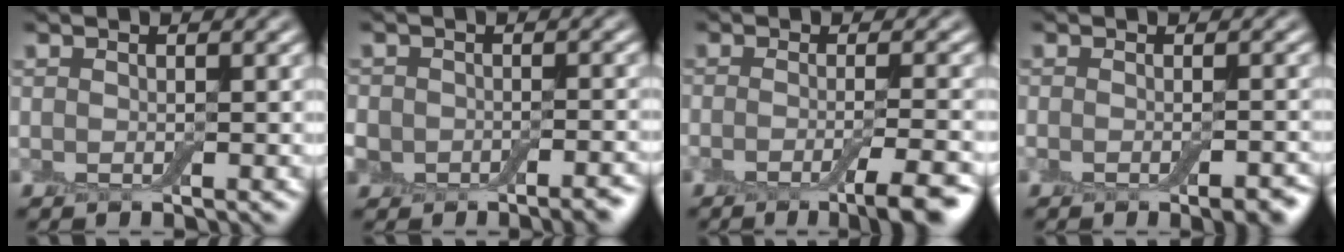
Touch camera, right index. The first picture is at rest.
{"total": 5.3, "force": [-2.9, 3.6, 2.5], "torque": [-0.019, 0.000, -0.044]}
{"total": 5.7, "force": [-2.6, 1.3, 4.9], "torque": [-0.063, -0.005, -0.044]}
{"total": 3.3, "force": [-1.4, 1.1, 2.8], "torque": [-0.031, -0.003, -0.017]}